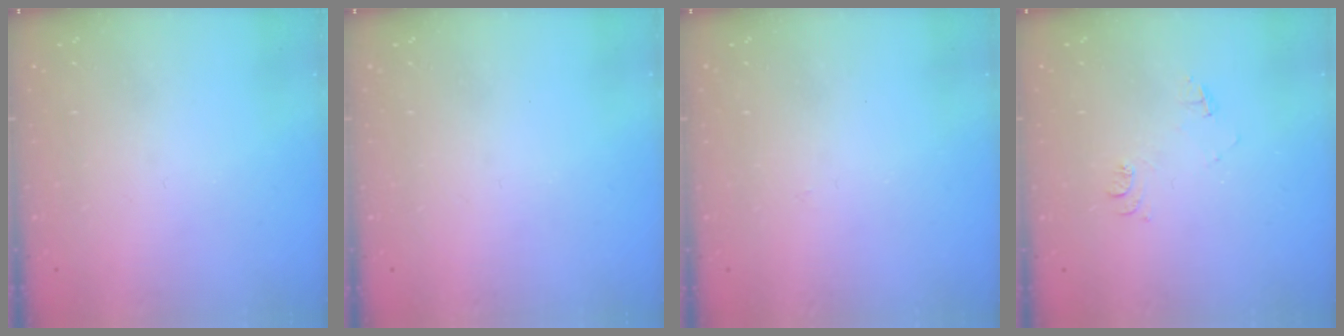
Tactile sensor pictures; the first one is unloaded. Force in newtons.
{"total": 0.0}
{"total": 2.7, "press": 2.7, "slide": 0.5}
{"total": 7.2, "press": 7.1, "slide": 0.7}